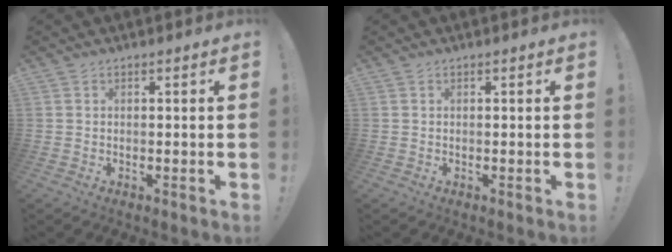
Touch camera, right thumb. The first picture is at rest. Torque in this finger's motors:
{"motor_torque": [-0.14, -0.01, -0.05, 0.12, 0.00]}